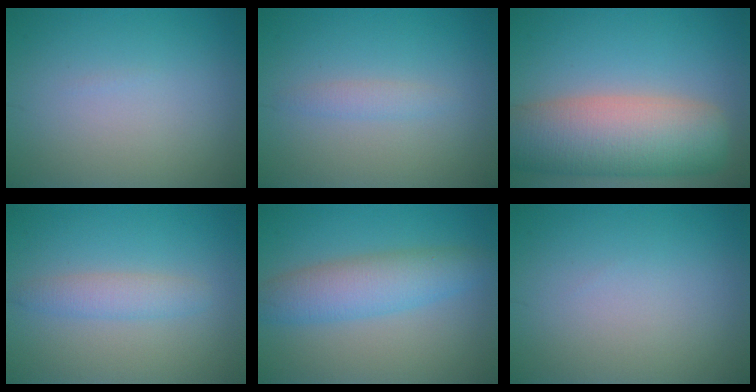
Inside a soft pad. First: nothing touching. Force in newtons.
{"total": 1.2, "press": 1.2, "slide": 0.0}
{"total": 10.5, "press": 10.4, "slide": 0.5}
{"total": 2.1, "press": 2.1, "slide": 0.1}
{"total": 4.8, "press": 4.8, "slide": 0.1}
{"total": 0.0}